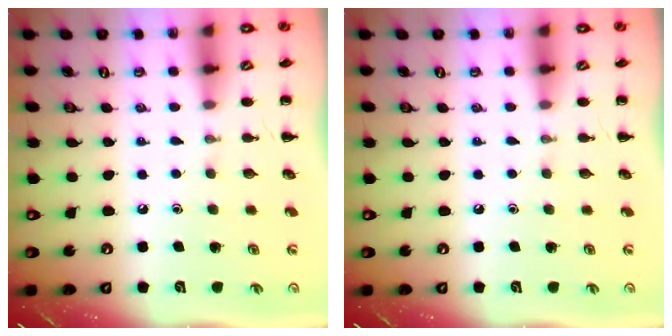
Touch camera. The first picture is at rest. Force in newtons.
{"total": 0.0}